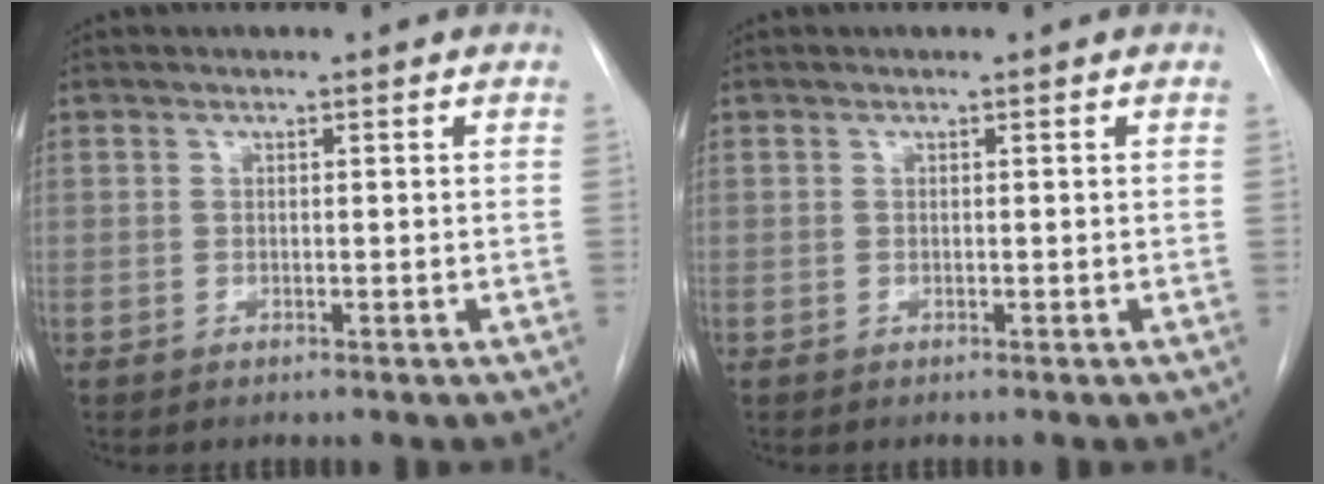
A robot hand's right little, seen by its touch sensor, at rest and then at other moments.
{"total": 0.0}